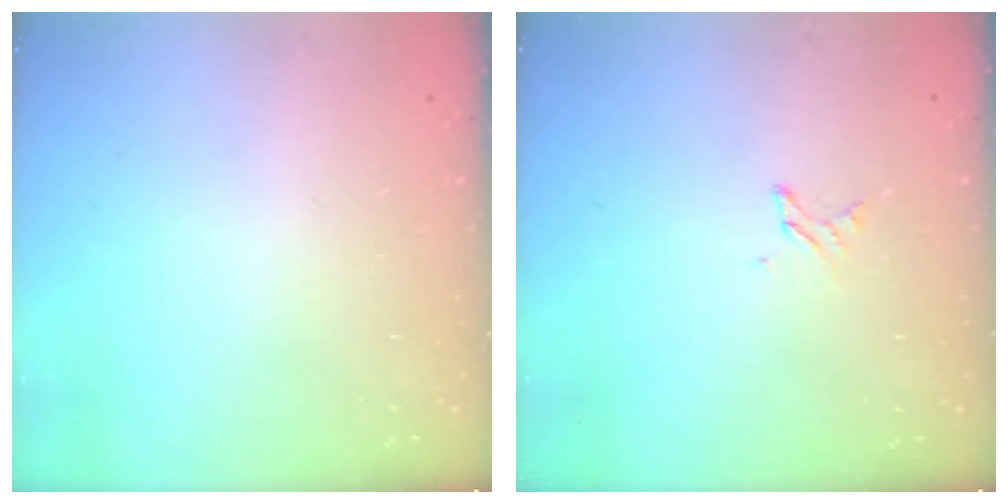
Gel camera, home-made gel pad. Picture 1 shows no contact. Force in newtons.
{"total": 2.2, "press": 2.2, "slide": 0.3}